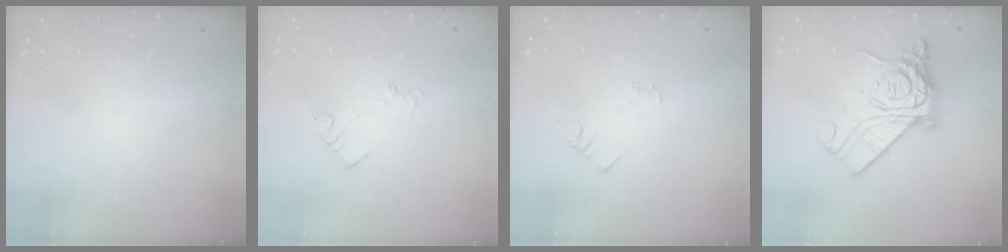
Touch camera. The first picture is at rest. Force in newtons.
{"total": 2.3, "press": 2.3, "slide": 0.3}
{"total": 3.8, "press": 3.7, "slide": 0.5}
{"total": 18.3, "press": 18.2, "slide": 1.7}